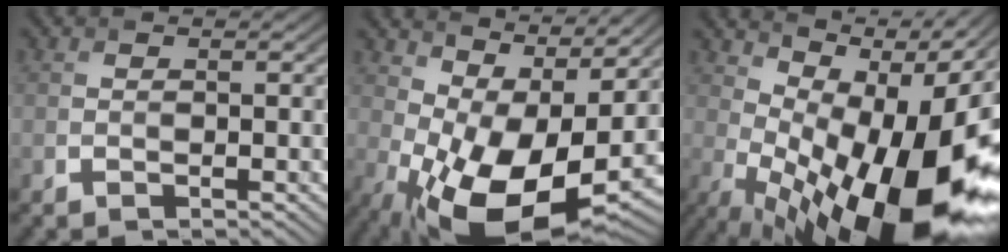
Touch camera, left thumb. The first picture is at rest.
{"total": 13.4, "force": [1.2, 6.6, 11.6], "torque": [-0.197, -0.010, 0.040]}
{"total": 17.4, "force": [-0.3, 6.3, 16.2], "torque": [-0.225, 0.001, -0.002]}